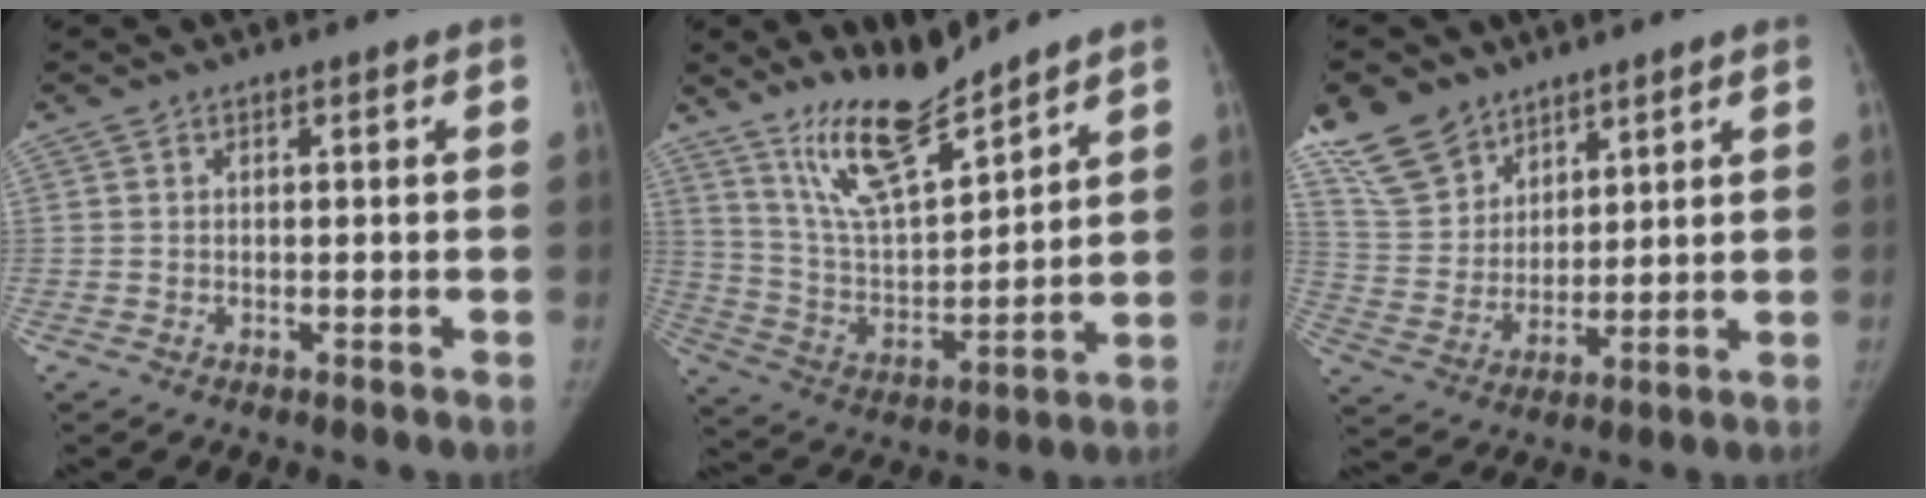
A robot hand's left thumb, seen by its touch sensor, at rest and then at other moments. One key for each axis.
{"total": 13.7, "fx": 11.2, "fy": 3.0, "fz": 7.2, "tx": -0.111, "ty": -0.077, "tz": 0.218}
{"total": 12.1, "fx": 8.9, "fy": 7.3, "fz": 3.6, "tx": -0.048, "ty": -0.038, "tz": 0.187}